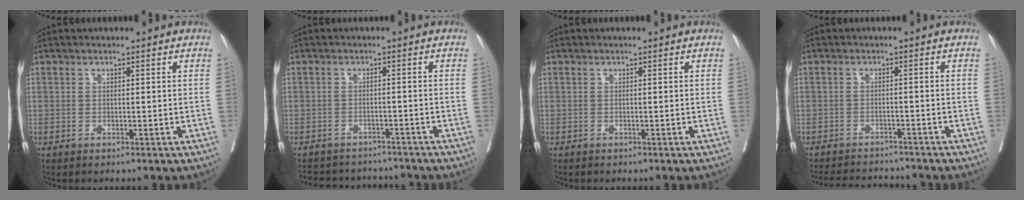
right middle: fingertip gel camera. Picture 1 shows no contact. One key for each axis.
{"total": 9.5, "fx": -9.0, "fy": 2.5, "fz": 1.6, "tx": -0.028, "ty": 0.014, "tz": -0.118}
{"total": 0.0}
{"total": 8.5, "fx": -8.2, "fy": 1.1, "fz": 1.7, "tx": -0.026, "ty": 0.003, "tz": -0.118}